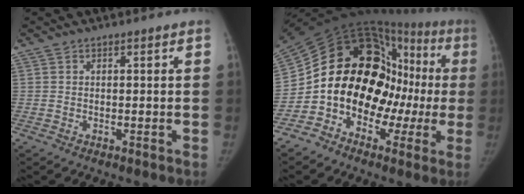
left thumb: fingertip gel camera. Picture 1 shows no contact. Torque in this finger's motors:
{"motor_torque": [0.54, 3.03, 2.61, 0.17, 0.59]}